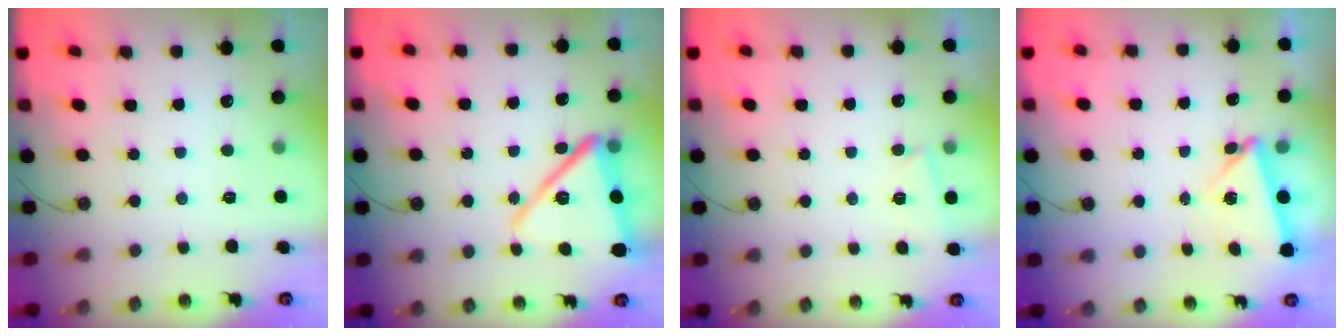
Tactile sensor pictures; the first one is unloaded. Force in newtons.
{"total": 16.6, "press": 15.7, "slide": 5.5}
{"total": 2.6, "press": 2.6, "slide": 0.7}
{"total": 5.5, "press": 5.3, "slide": 1.2}